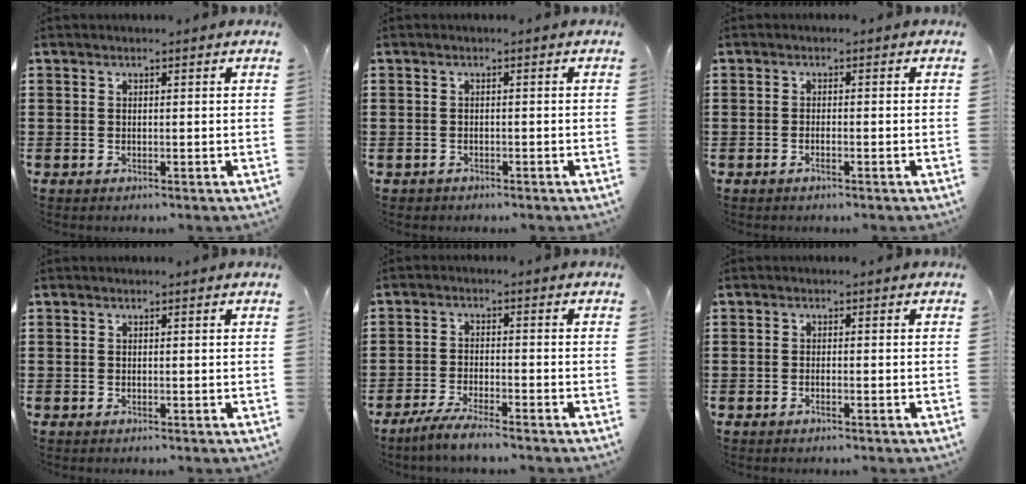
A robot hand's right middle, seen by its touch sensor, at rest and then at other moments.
{"total": 0.9, "force": [-0.8, 0.5, -0.1], "torque": [0.001, 0.003, -0.019]}
{"total": 0.9, "force": [-0.5, 0.1, 0.8], "torque": [-0.016, -0.005, -0.008]}
{"total": 0.0}
{"total": 4.1, "force": [-3.7, 0.1, 1.8], "torque": [-0.038, -0.003, -0.072]}
{"total": 0.8, "force": [-0.4, 0.0, 0.6], "torque": [-0.013, -0.004, -0.007]}